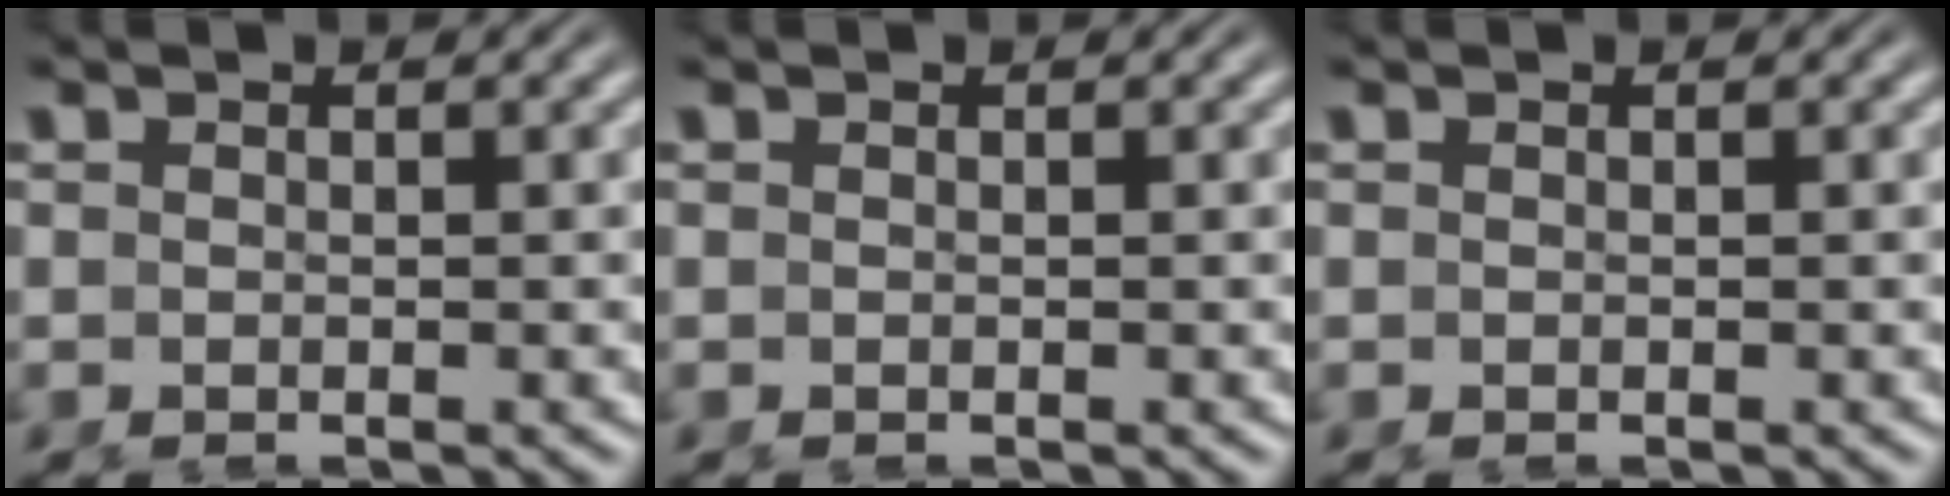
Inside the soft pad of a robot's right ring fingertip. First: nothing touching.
{"total": 0.0}
{"total": 0.0}